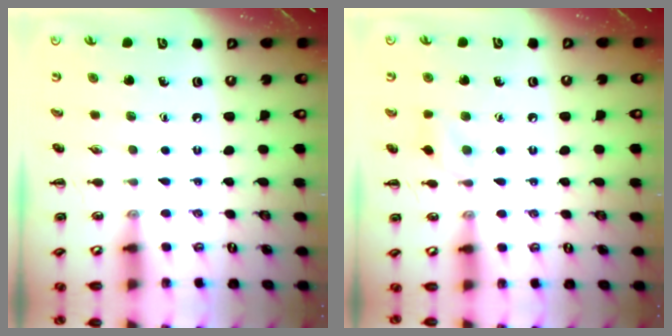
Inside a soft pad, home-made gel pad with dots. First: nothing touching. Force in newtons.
{"total": 7.4, "press": 7.2, "slide": 1.9}